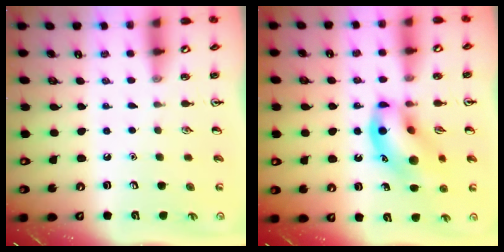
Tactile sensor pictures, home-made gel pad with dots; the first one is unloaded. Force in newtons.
{"total": 14.3, "press": 14.1, "slide": 2.1}